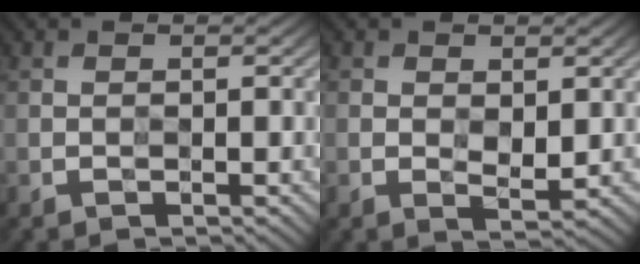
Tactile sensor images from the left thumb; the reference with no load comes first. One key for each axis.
{"total": 2.3, "fx": 0.6, "fy": 1.4, "fz": 1.7, "tx": -0.029, "ty": 0.001, "tz": 0.014}